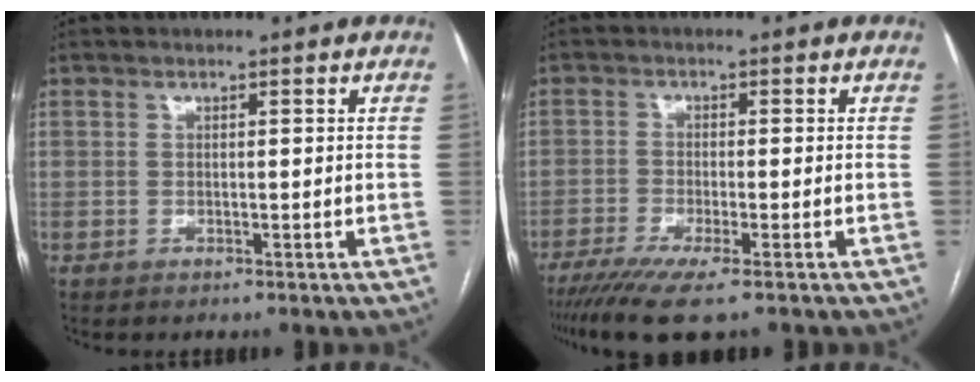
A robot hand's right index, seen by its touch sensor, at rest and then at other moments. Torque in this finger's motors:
{"motor_torque": [1.07, -1.07, 0.49, 0.13]}